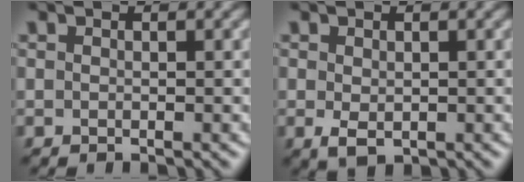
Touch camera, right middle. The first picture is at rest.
{"total": 2.0, "force": [-0.3, 1.3, 1.5], "torque": [-0.034, -0.007, -0.002]}